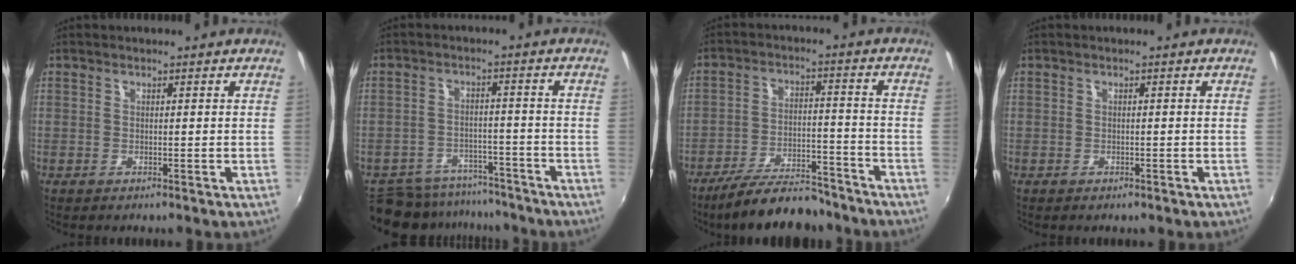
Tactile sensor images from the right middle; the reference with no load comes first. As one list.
[{"total": 12.6, "force": [-11.0, 5.3, 3.2], "torque": [-0.085, 0.009, -0.152]}, {"total": 14.8, "force": [-12.5, 4.0, 6.8], "torque": [-0.135, -0.004, -0.192]}, {"total": 1.1, "force": [-0.8, 0.6, 0.5], "torque": [-0.011, -0.003, -0.011]}]